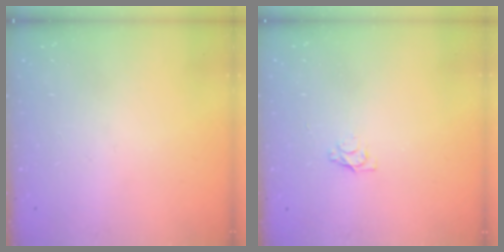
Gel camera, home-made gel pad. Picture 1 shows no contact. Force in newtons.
{"total": 3.5, "press": 3.5, "slide": 0.4}